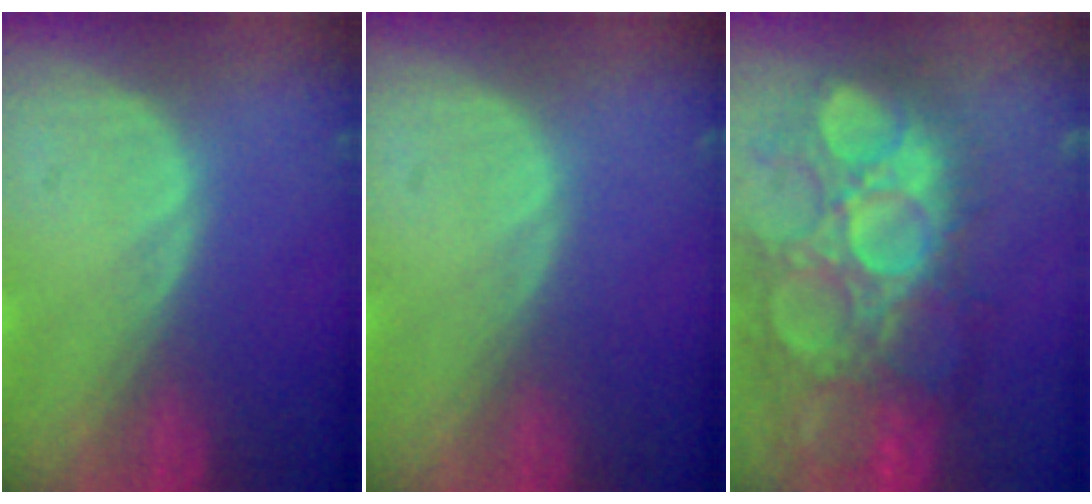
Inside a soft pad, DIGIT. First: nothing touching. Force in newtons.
{"total": 0.0}
{"total": 13.5, "press": 12.4, "slide": 5.4}